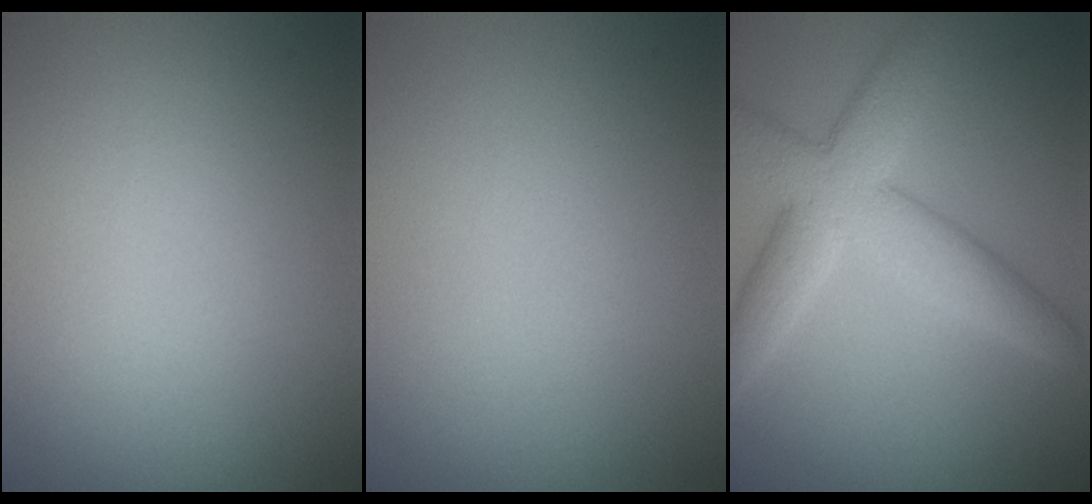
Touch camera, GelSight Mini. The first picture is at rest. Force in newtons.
{"total": 0.0}
{"total": 6.2, "press": 6.2, "slide": 0.2}